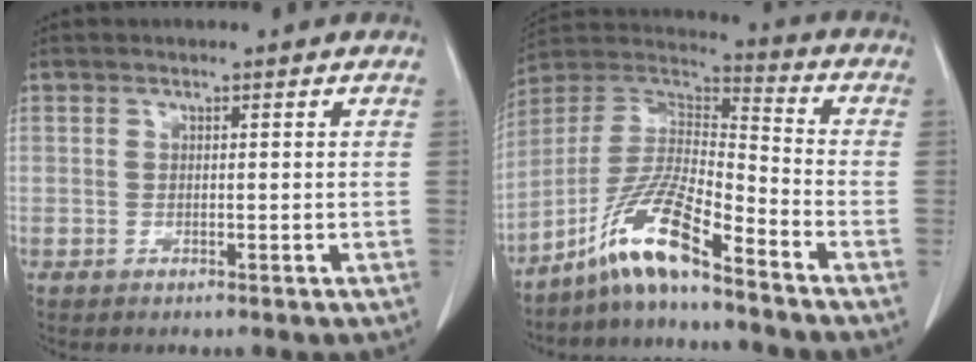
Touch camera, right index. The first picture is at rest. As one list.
[{"total": 12.1, "force": [-8.7, 0.8, 8.4], "torque": [-0.168, 0.009, -0.168]}]